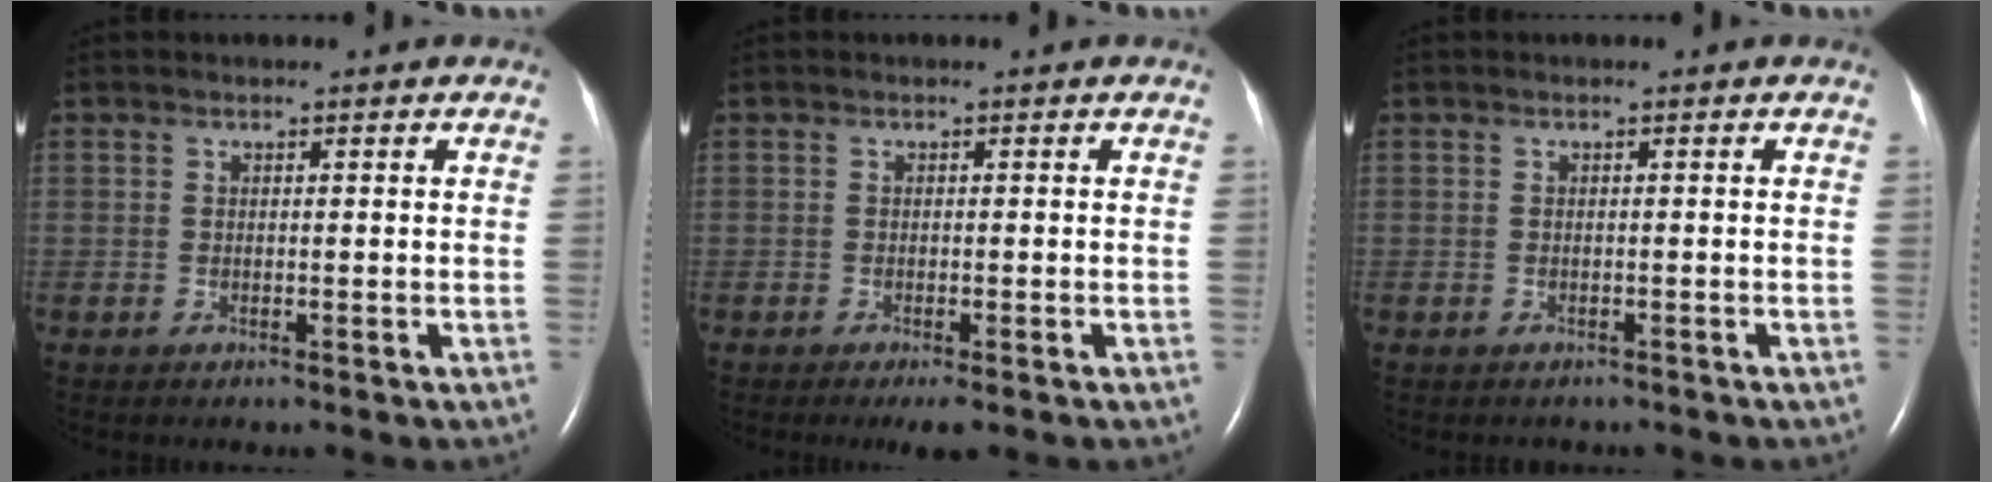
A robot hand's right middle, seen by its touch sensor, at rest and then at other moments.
{"total": 2.2, "force": [-1.4, 0.4, 1.6], "torque": [-0.023, -0.006, -0.020]}
{"total": 1.6, "force": [-1.4, 0.7, 0.3], "torque": [-0.013, -0.001, -0.015]}